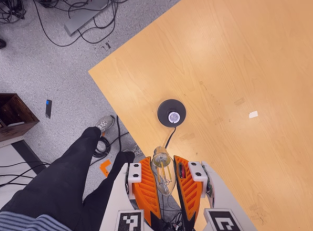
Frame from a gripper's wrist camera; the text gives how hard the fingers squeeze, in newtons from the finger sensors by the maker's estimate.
{"total": 21.1, "left": 25.0, "right": 17.1}